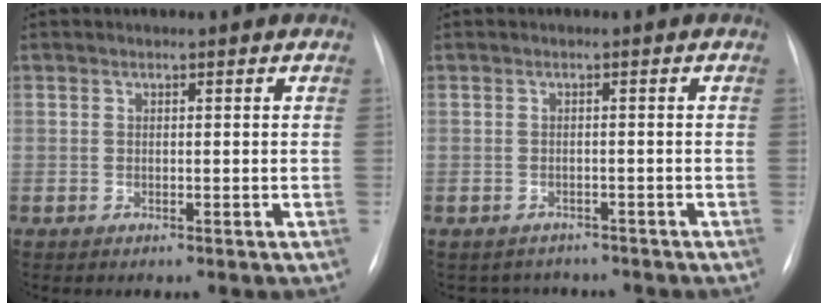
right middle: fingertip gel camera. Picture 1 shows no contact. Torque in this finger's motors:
{"motor_torque": [0.24, -0.26, -0.02, -0.01]}